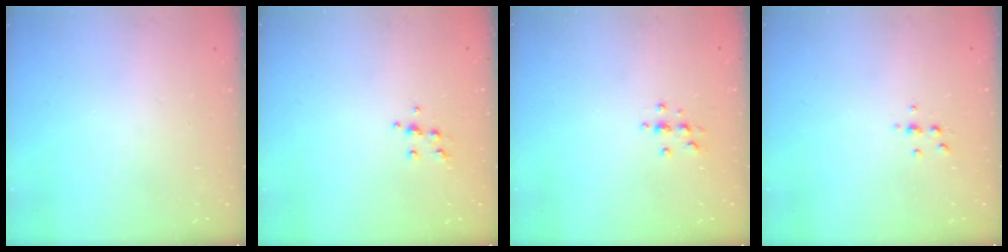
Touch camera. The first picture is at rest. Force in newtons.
{"total": 5.4, "press": 5.3, "slide": 1.1}
{"total": 3.3, "press": 3.3, "slide": 0.4}
{"total": 3.6, "press": 3.5, "slide": 0.5}